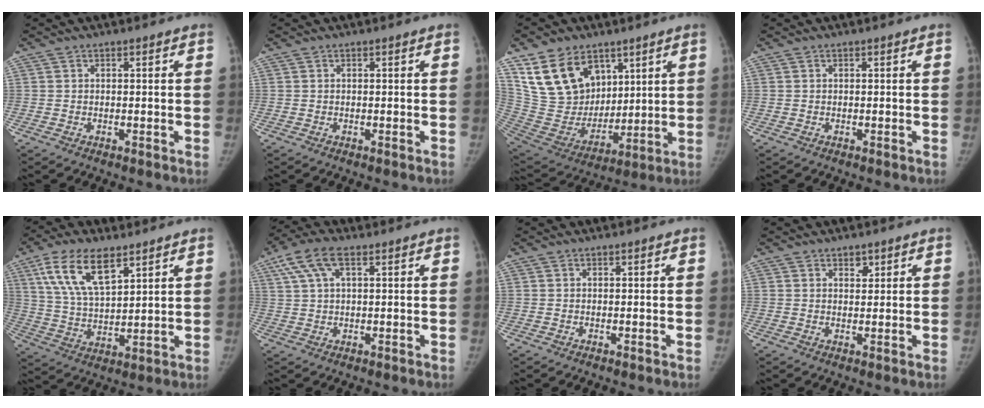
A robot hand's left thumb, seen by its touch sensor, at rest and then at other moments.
{"total": 0.0}
{"total": 18.7, "force": [10.0, 12.7, 9.5], "torque": [-0.140, -0.039, 0.209]}
{"total": 0.0}
{"total": 13.3, "force": [7.2, 5.9, 9.5], "torque": [-0.166, -0.022, 0.143]}
{"total": 7.3, "force": [3.3, 3.3, 5.6], "torque": [-0.126, 0.017, 0.065]}
{"total": 0.0}
{"total": 2.0, "force": [1.3, 1.2, 0.8], "torque": [0.001, -0.007, 0.019]}